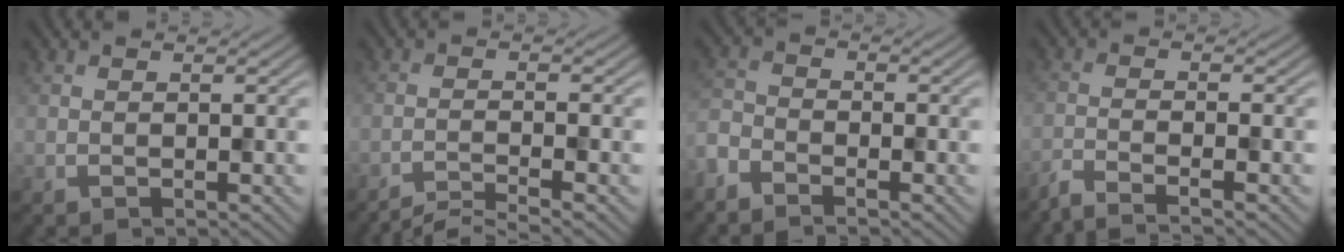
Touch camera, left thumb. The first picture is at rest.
{"total": 4.4, "force": [-3.7, 0.3, 2.3], "torque": [-0.033, 0.006, -0.077]}
{"total": 3.7, "force": [-3.2, 1.4, 1.1], "torque": [-0.030, -0.006, -0.082]}
{"total": 4.0, "force": [-3.2, 0.4, 2.4], "torque": [-0.035, -0.005, -0.076]}